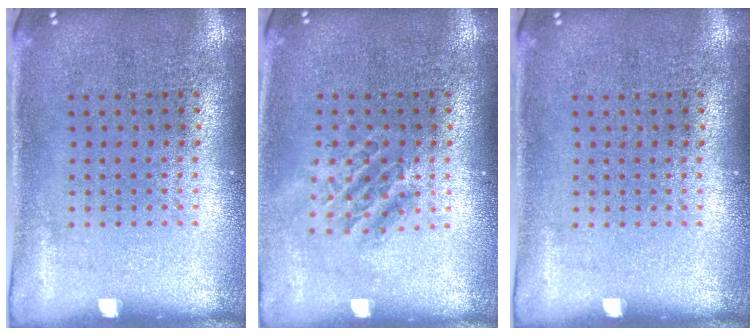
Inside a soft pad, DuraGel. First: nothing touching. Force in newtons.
{"total": 1.3, "press": 1.0, "slide": 0.7}
{"total": 0.0}